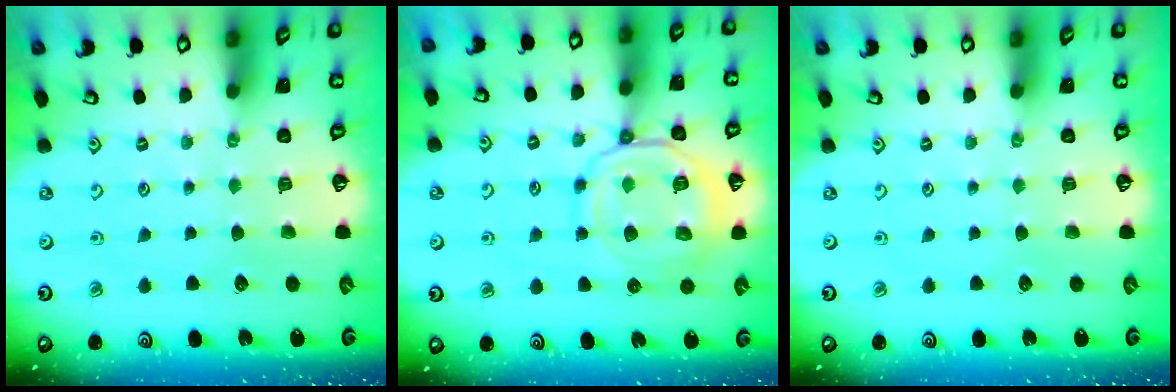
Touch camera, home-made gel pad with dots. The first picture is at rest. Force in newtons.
{"total": 12.8, "press": 12.7, "slide": 1.6}
{"total": 0.0}